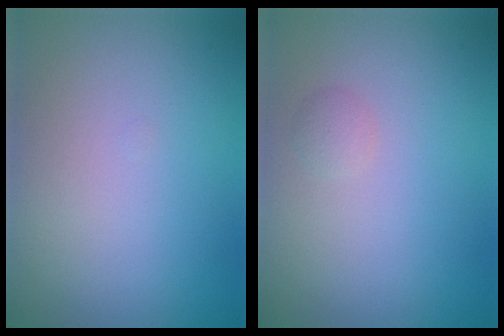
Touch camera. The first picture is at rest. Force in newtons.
{"total": 0.8, "press": 0.8, "slide": 0.1}